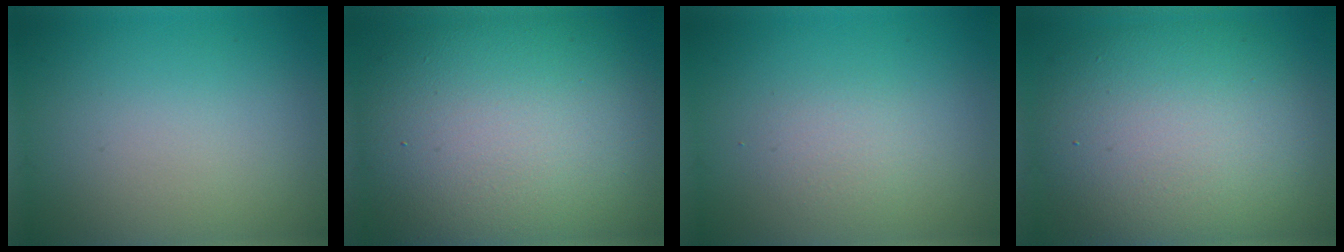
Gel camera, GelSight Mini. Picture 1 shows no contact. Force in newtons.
{"total": 14.3, "press": 14.3, "slide": 0.6}
{"total": 1.4, "press": 1.4, "slide": 0.1}
{"total": 11.0, "press": 11.0, "slide": 0.8}